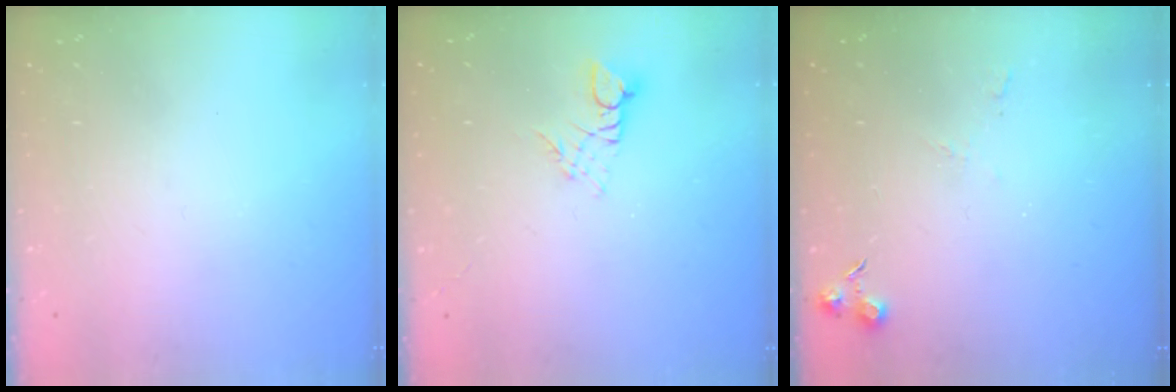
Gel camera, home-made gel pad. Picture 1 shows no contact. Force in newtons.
{"total": 2.8, "press": 2.8, "slide": 0.3}
{"total": 4.5, "press": 4.4, "slide": 0.8}